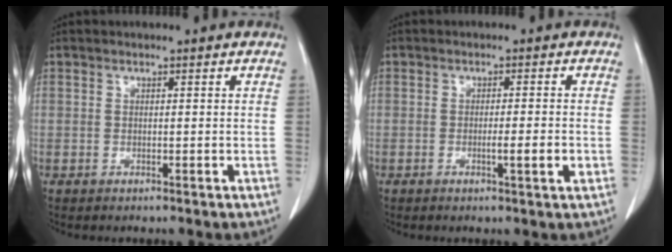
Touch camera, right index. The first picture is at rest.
{"total": 3.4, "force": [-1.0, 0.0, 3.3], "torque": [-0.050, -0.004, -0.015]}